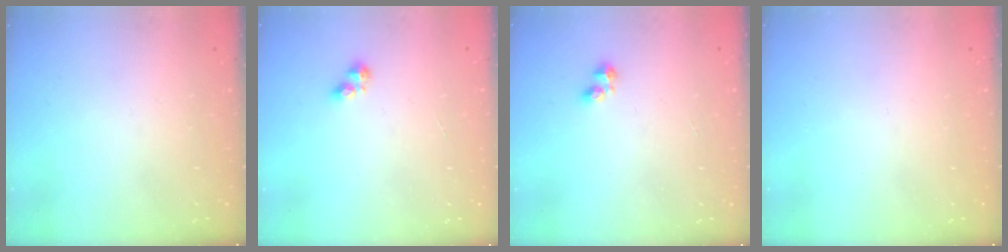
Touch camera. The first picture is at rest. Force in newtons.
{"total": 3.0, "press": 2.9, "slide": 0.5}
{"total": 2.2, "press": 2.1, "slide": 0.7}
{"total": 0.0}